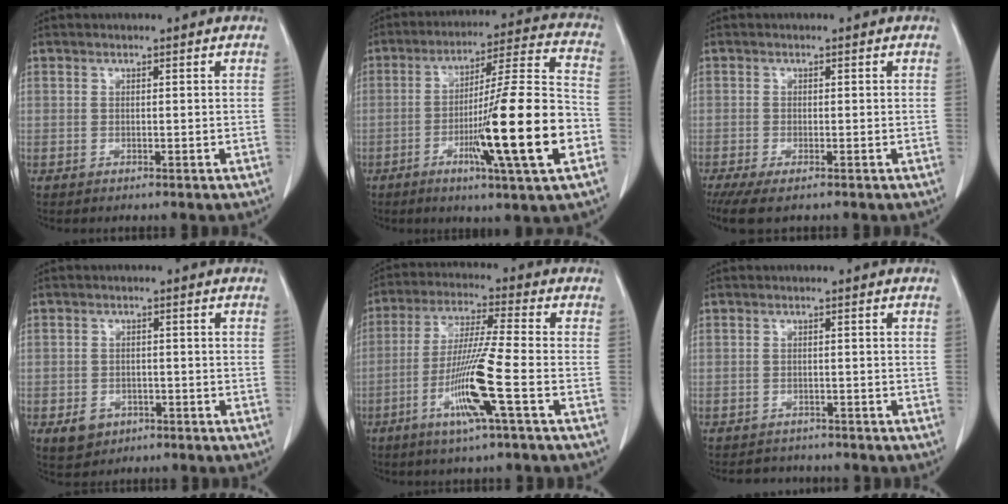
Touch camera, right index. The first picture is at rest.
{"total": 18.7, "force": [-5.7, -0.1, 17.8], "torque": [-0.277, -0.006, -0.093]}
{"total": 4.4, "force": [-3.0, 1.1, 3.0], "torque": [-0.054, -0.014, -0.049]}
{"total": 3.7, "force": [-1.8, 3.1, 1.2], "torque": [-0.014, 0.006, -0.017]}
{"total": 11.3, "force": [-4.2, -1.0, 10.4], "torque": [-0.205, -0.014, -0.085]}
{"total": 2.9, "force": [-2.6, 1.3, -0.1], "torque": [-0.003, 0.002, -0.037]}